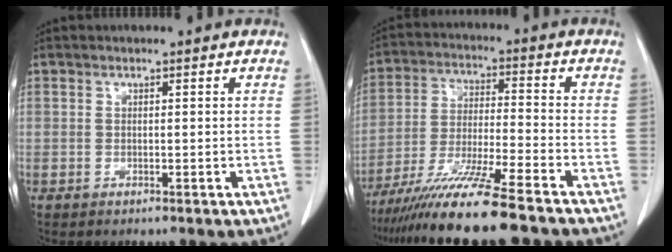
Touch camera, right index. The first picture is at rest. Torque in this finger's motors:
{"motor_torque": [1.36, -0.78, 0.46, 0.21]}